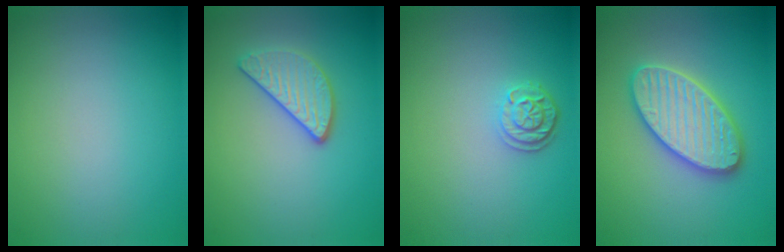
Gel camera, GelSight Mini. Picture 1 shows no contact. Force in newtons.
{"total": 3.0, "press": 2.6, "slide": 1.3}
{"total": 2.2, "press": 1.9, "slide": 1.1}
{"total": 5.8, "press": 5.8, "slide": 0.7}